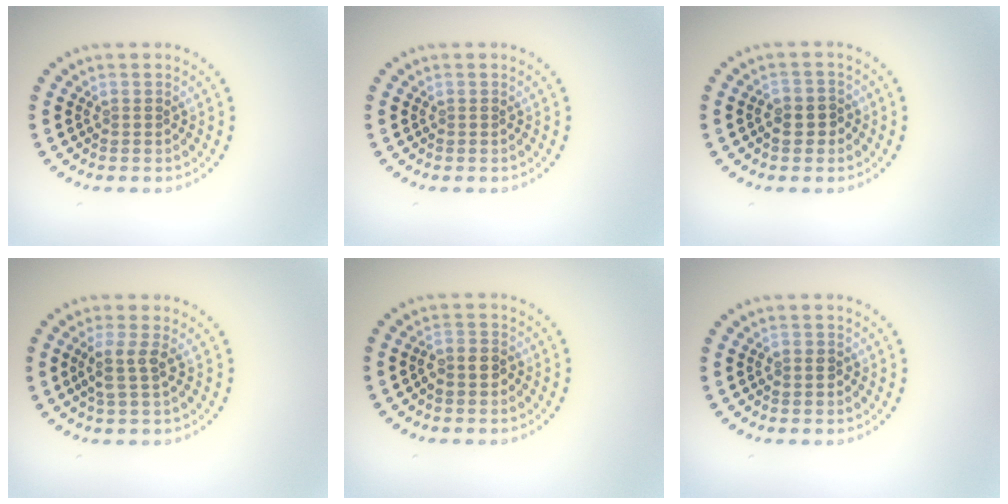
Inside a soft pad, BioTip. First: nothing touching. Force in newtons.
{"total": 0.0}
{"total": 1.9, "press": 1.7, "slide": 0.7}
{"total": 2.2, "press": 1.7, "slide": 1.5}
{"total": 1.9, "press": 1.8, "slide": 0.8}
{"total": 0.6, "press": 0.5, "slide": 0.2}